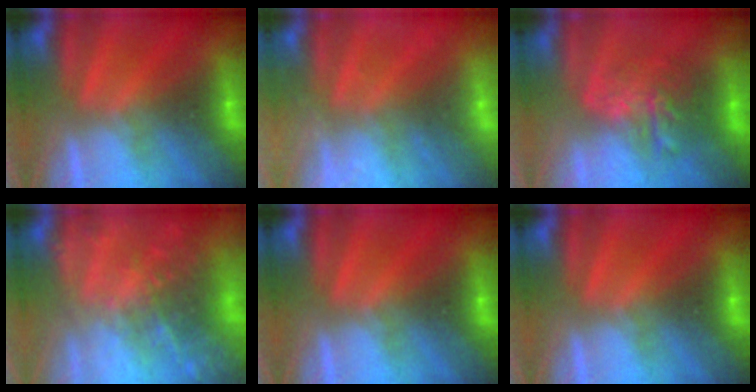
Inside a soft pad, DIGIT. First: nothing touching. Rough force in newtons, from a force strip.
{"total": 2.4}
{"total": 7.8}
{"total": 7.3}
{"total": 0.0}
{"total": 0.0}